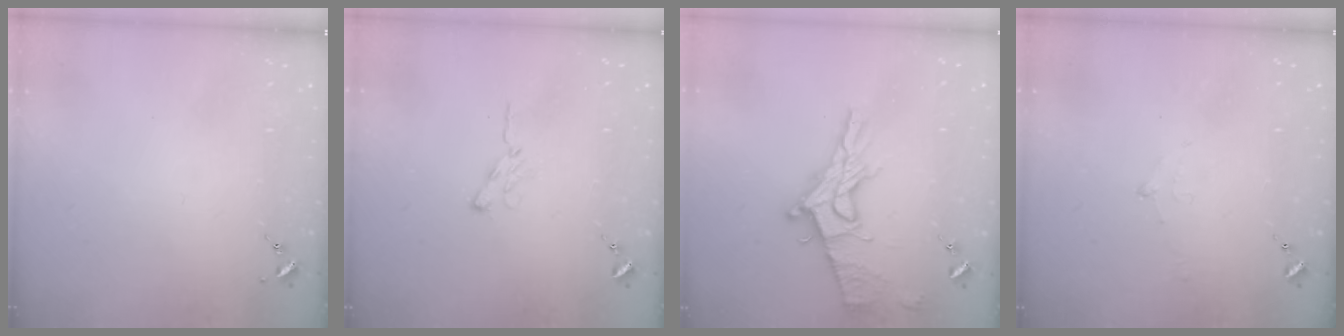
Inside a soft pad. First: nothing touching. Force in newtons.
{"total": 4.4, "press": 4.4, "slide": 0.5}
{"total": 15.6, "press": 15.5, "slide": 1.6}
{"total": 6.7, "press": 6.7, "slide": 0.7}